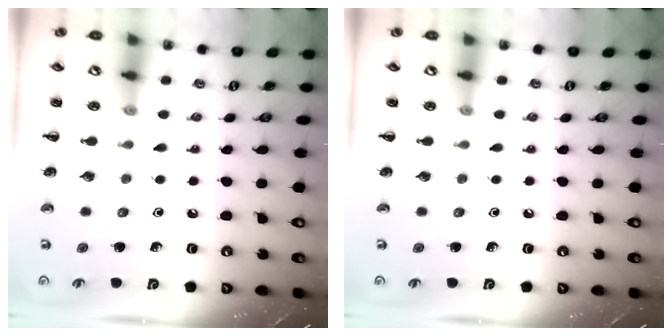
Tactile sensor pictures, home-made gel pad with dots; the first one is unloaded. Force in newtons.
{"total": 0.0}